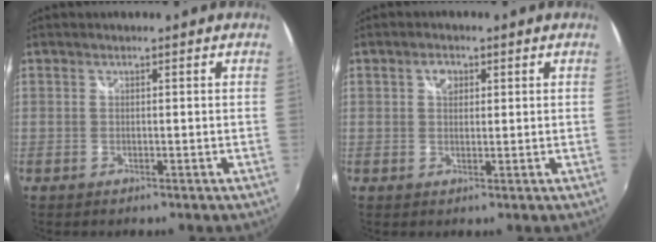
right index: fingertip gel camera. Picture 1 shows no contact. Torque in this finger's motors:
{"motor_torque": [0.26, 0.21, 0.07, 0.02]}